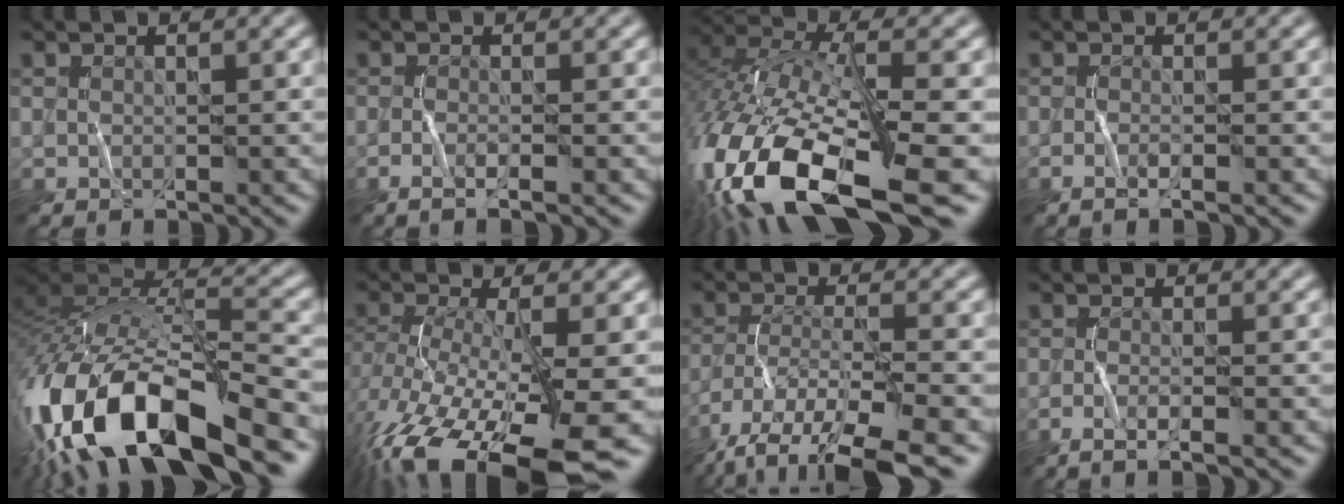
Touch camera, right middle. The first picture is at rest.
{"total": 2.0, "force": [-1.0, 0.6, 1.7], "torque": [-0.017, 0.004, -0.026]}
{"total": 17.7, "force": [-7.0, 7.4, 14.4], "torque": [-0.321, -0.017, -0.116]}
{"total": 1.7, "force": [-0.8, 0.5, 1.4], "torque": [-0.011, 0.005, -0.020]}
{"total": 17.9, "force": [-8.7, 7.3, 13.8], "torque": [-0.272, -0.010, -0.138]}
{"total": 14.3, "force": [-7.7, 5.0, 10.9], "torque": [-0.226, -0.029, -0.108]}
{"total": 12.8, "force": [-9.8, 3.9, 7.2], "torque": [-0.150, -0.030, -0.140]}
{"total": 2.4, "force": [-1.2, 0.6, 2.0], "torque": [-0.024, 0.004, -0.032]}